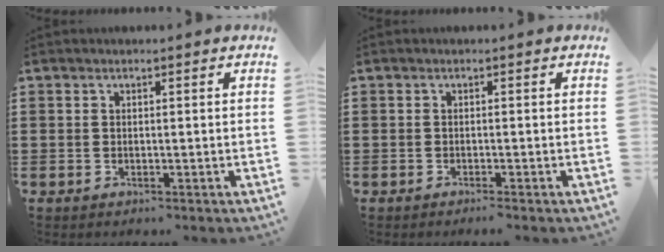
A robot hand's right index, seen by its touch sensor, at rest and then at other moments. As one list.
[{"total": 0.6, "force": [-0.5, -0.2, 0.3], "torque": [-0.006, -0.004, -0.010]}]